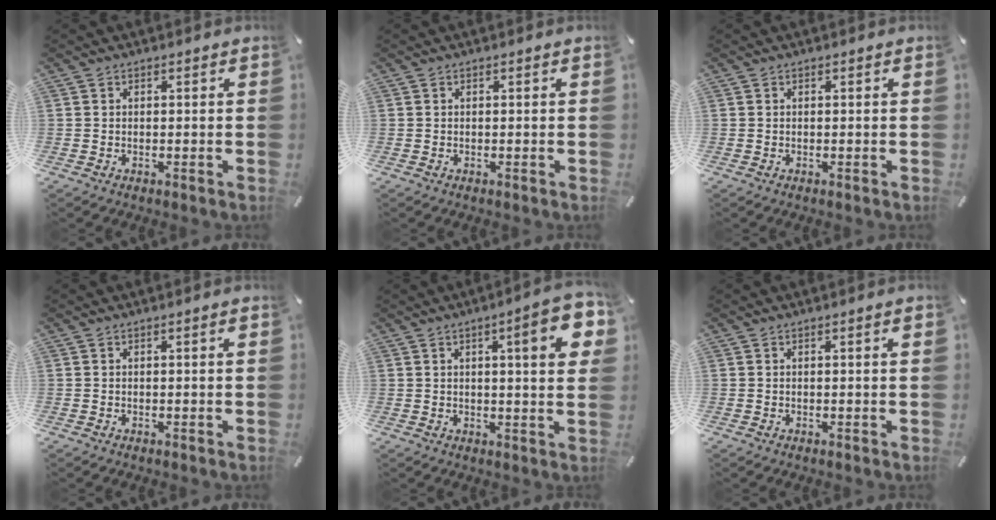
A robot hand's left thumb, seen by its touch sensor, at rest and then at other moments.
{"total": 0.0}
{"total": 0.0}
{"total": 1.3, "force": [0.2, 0.1, 1.2], "torque": [-0.022, 0.001, 0.002]}
{"total": 14.7, "force": [5.5, 3.3, 13.2], "torque": [-0.177, -0.022, 0.075]}
{"total": 1.4, "force": [0.3, 0.1, 1.3], "torque": [-0.024, 0.001, 0.004]}